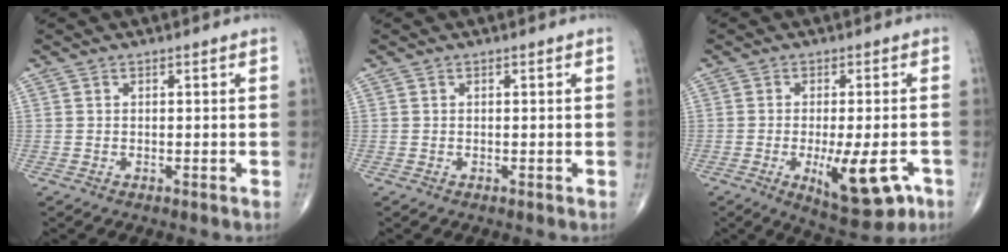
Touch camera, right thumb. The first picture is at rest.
{"total": 0.0}
{"total": 11.8, "force": [-4.2, 4.2, 10.2], "torque": [-0.136, -0.008, -0.053]}